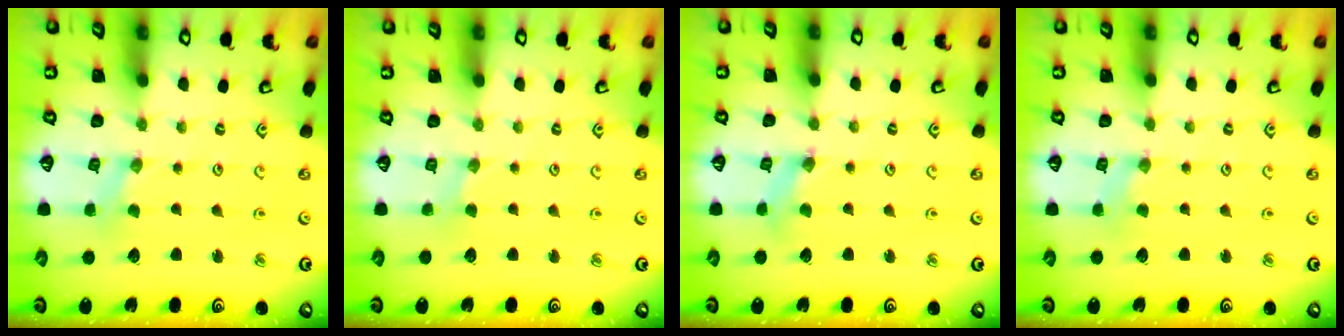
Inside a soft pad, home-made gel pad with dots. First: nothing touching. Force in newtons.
{"total": 1.0, "press": 1.0, "slide": 0.3}
{"total": 2.1, "press": 2.1, "slide": 0.3}
{"total": 1.2, "press": 1.2, "slide": 0.2}